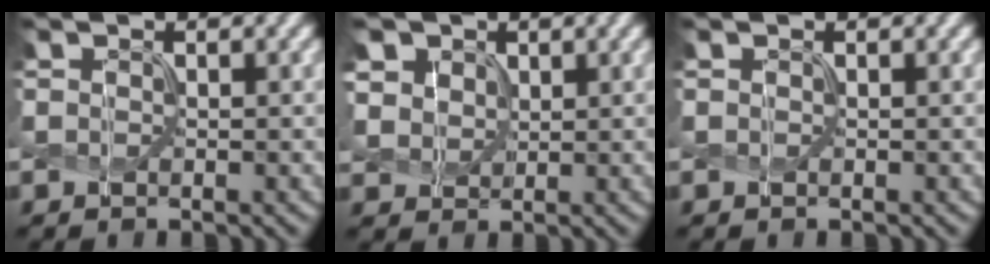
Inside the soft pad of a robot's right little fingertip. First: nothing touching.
{"total": 4.7, "force": [2.5, 3.4, 2.0], "torque": [-0.086, 0.006, 0.054]}
{"total": 0.0}